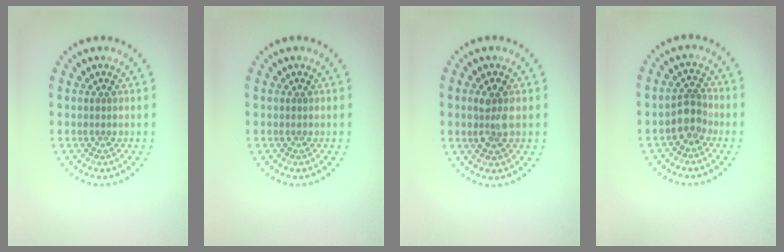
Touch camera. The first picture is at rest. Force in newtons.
{"total": 0.0}
{"total": 2.7, "press": 2.7, "slide": 0.2}
{"total": 2.3, "press": 1.9, "slide": 1.2}